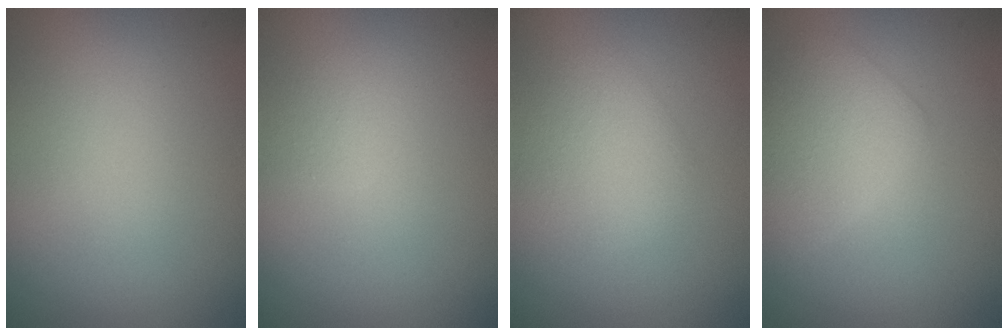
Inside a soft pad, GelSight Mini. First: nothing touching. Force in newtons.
{"total": 1.0, "press": 1.0, "slide": 0.1}
{"total": 2.4, "press": 2.4, "slide": 0.1}
{"total": 2.9, "press": 2.9, "slide": 0.2}